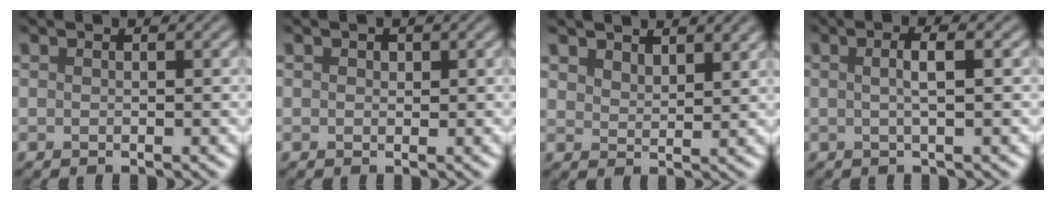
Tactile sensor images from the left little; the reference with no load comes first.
{"total": 0.7, "force": [0.3, 0.5, 0.3], "torque": [-0.005, 0.000, 0.002]}
{"total": 3.3, "force": [2.5, 1.3, 1.6], "torque": [-0.040, 0.001, 0.041]}
{"total": 2.1, "force": [0.2, 0.4, 2.0], "torque": [-0.024, 0.001, -0.003]}